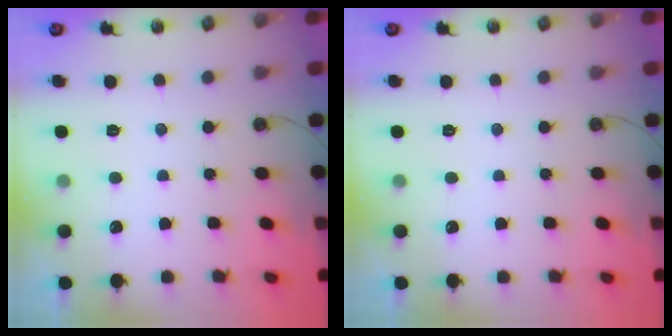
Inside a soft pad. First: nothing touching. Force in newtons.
{"total": 0.0}